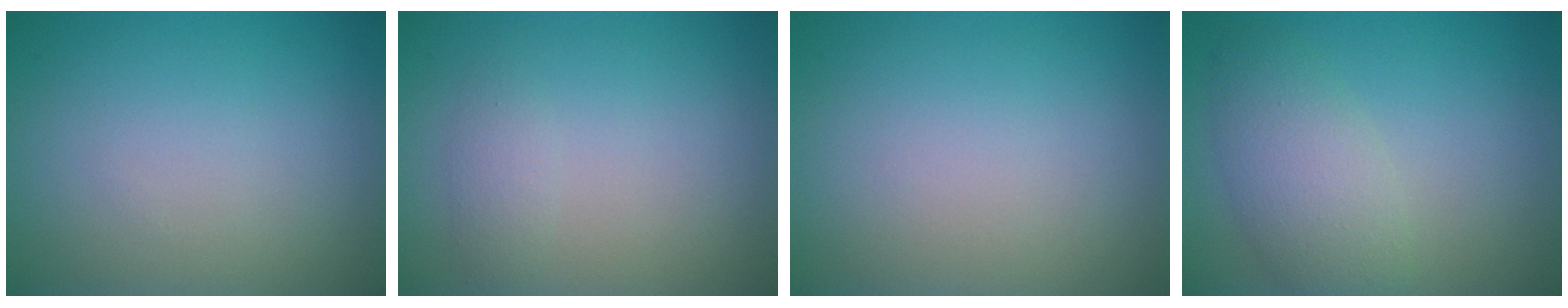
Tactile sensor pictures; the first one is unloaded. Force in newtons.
{"total": 1.2, "press": 1.2, "slide": 0.1}
{"total": 0.0}
{"total": 4.3, "press": 4.3, "slide": 0.1}